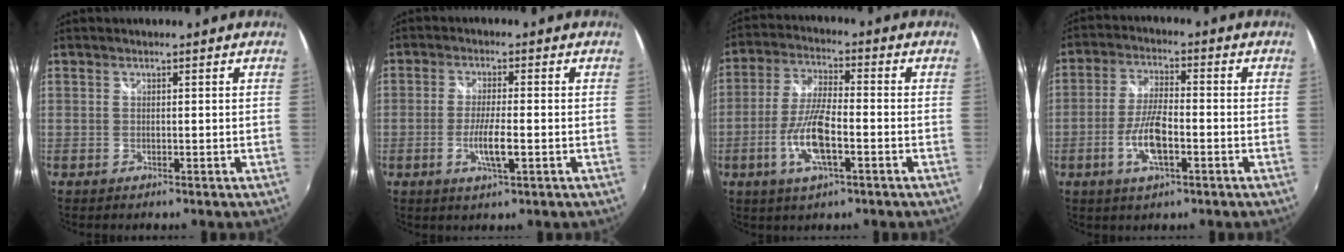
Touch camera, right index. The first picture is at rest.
{"total": 5.4, "force": [-1.7, 0.5, 5.1], "torque": [-0.100, -0.009, -0.030]}
{"total": 10.3, "force": [-3.6, 2.7, 9.3], "torque": [-0.193, -0.003, -0.072]}
{"total": 8.4, "force": [-3.0, 2.5, 7.4], "torque": [-0.153, -0.002, -0.058]}